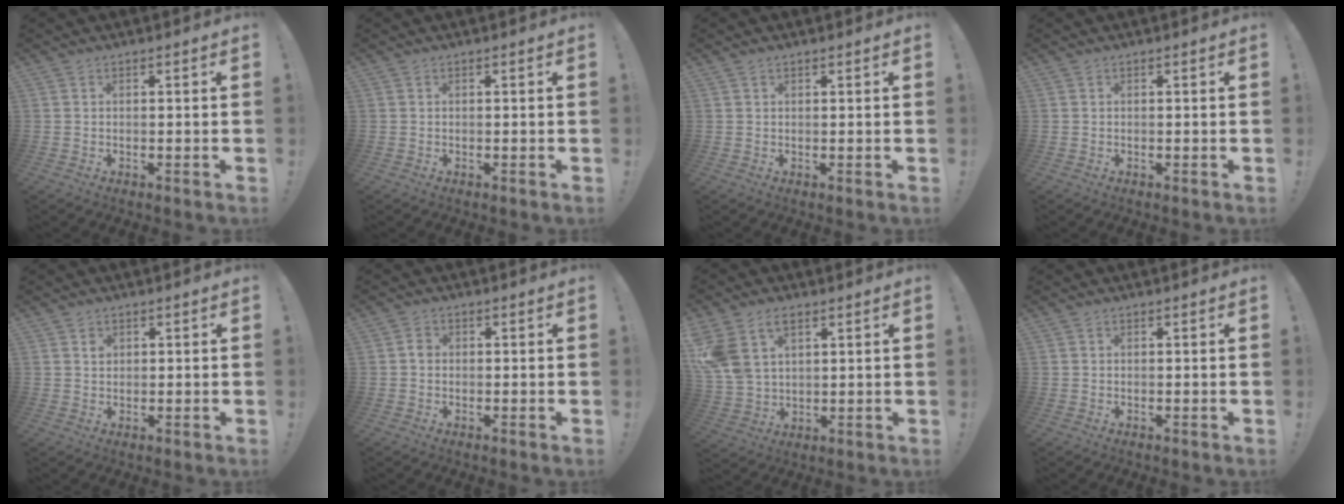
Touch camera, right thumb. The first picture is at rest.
{"total": 0.0}
{"total": 0.6, "force": [0.6, 0.1, 0.2], "torque": [0.004, -0.003, 0.010]}
{"total": 0.0}
{"total": 1.4, "force": [0.8, 1.1, 0.4], "torque": [0.002, -0.002, 0.012]}
{"total": 1.6, "force": [-0.4, 1.4, 0.8], "torque": [-0.006, 0.004, -0.009]}
{"total": 11.1, "force": [5.4, 7.3, 6.4], "torque": [-0.129, -0.016, 0.108]}
{"total": 0.0}